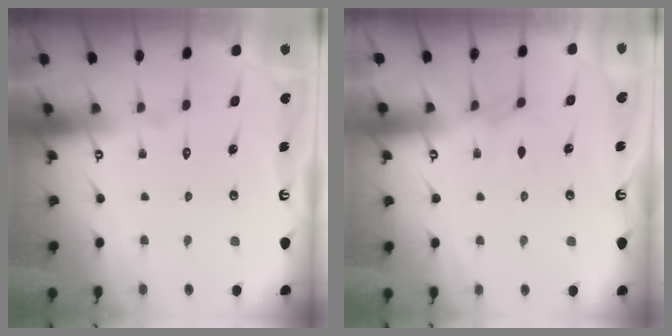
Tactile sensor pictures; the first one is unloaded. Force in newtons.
{"total": 3.7, "press": 3.7, "slide": 0.5}